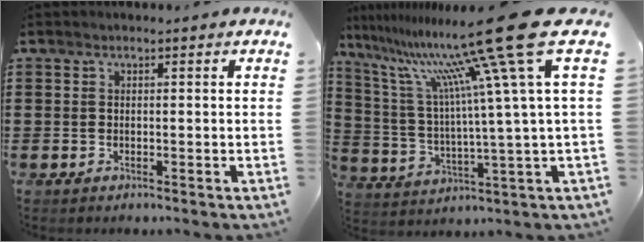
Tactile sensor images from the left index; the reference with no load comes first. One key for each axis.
{"total": 19.6, "fx": 12.1, "fy": 0.0, "fz": 15.4, "tx": -0.298, "ty": -0.082, "tz": 0.179}